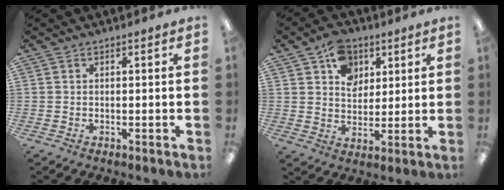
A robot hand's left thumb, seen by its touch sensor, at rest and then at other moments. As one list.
[{"total": 9.8, "force": [5.5, 7.4, 3.3], "torque": [-0.046, -0.020, 0.100]}]